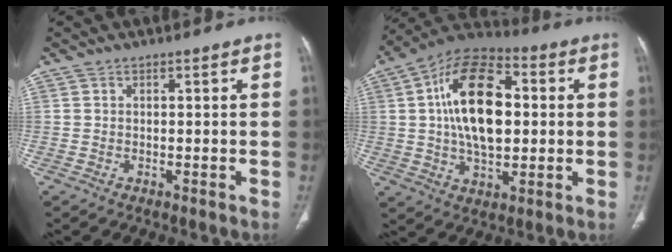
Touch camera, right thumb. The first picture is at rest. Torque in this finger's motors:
{"motor_torque": [2.15, 2.86, 1.72, -0.85, 0.33]}